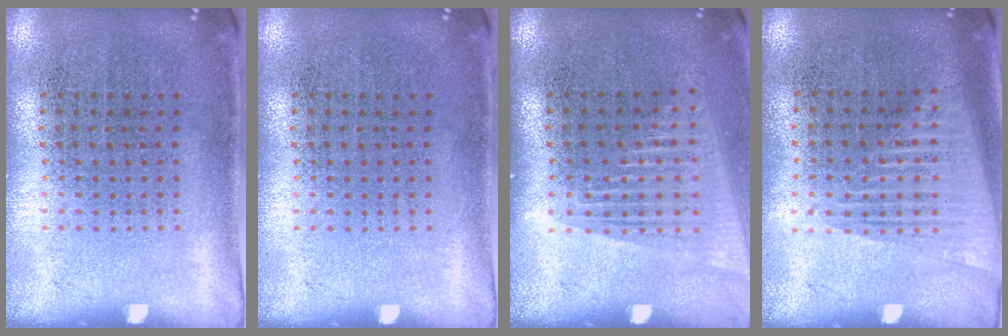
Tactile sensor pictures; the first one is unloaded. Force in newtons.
{"total": 0.0}
{"total": 1.7, "press": 1.5, "slide": 0.8}
{"total": 1.5, "press": 1.4, "slide": 0.5}